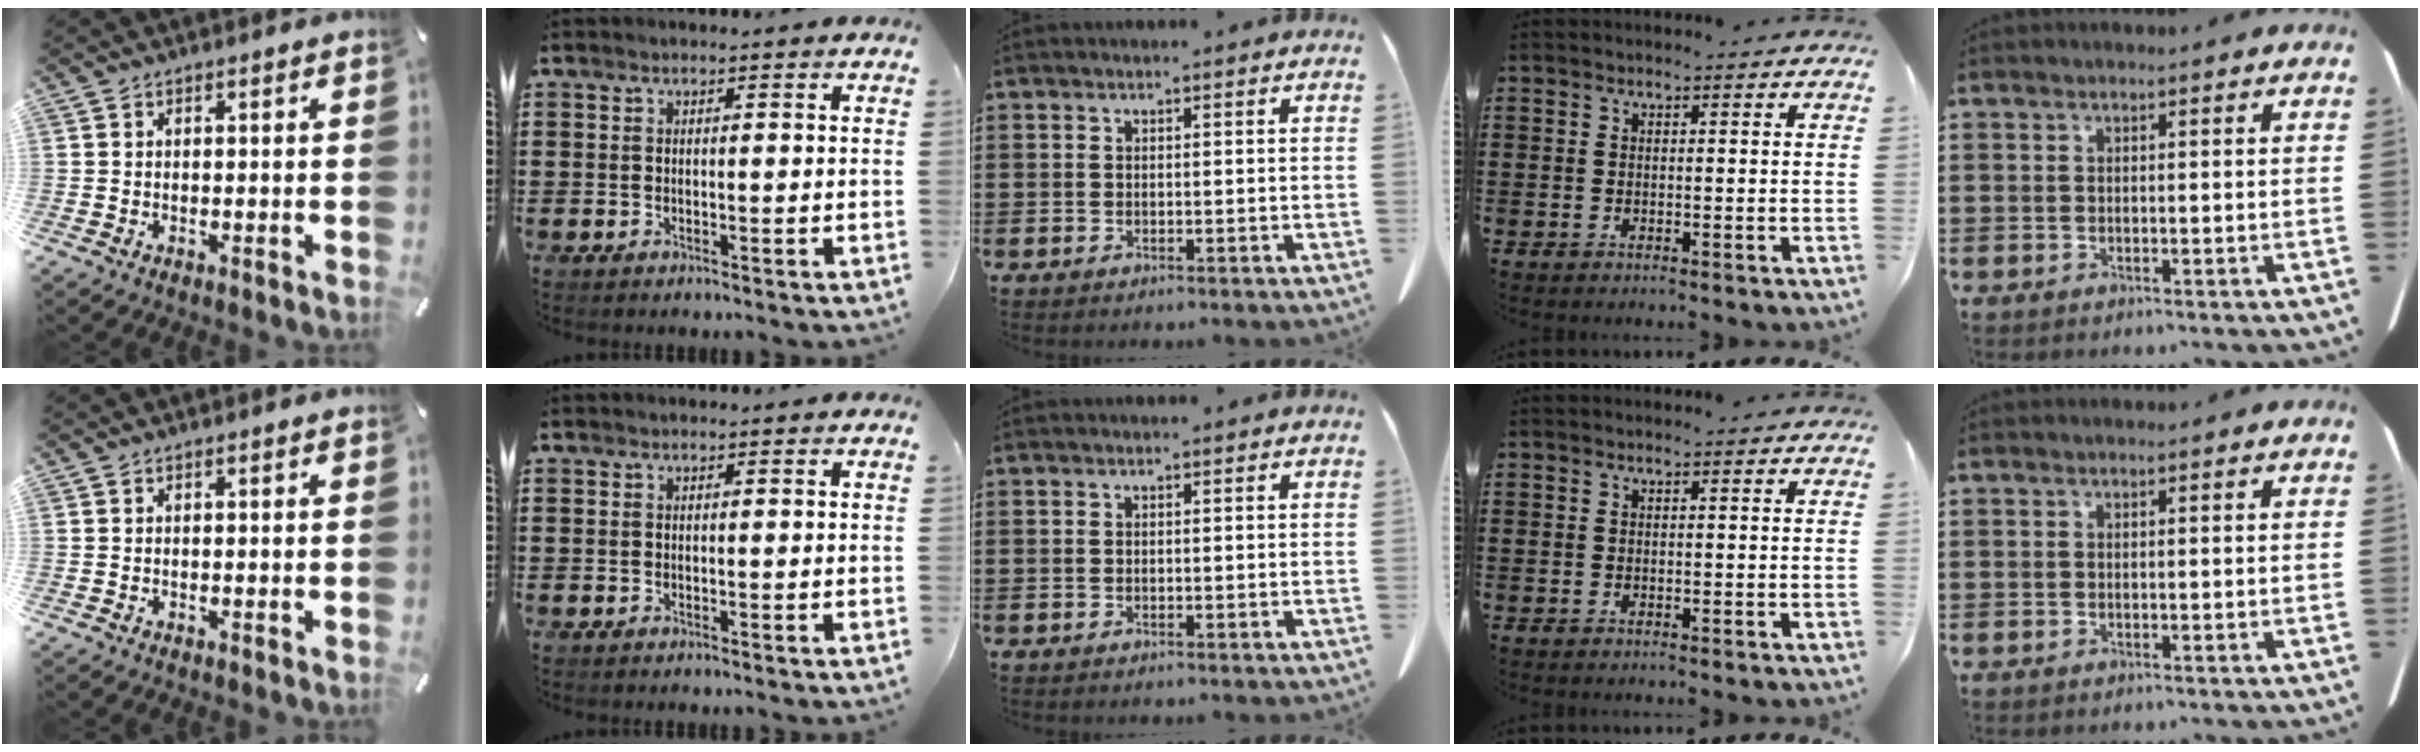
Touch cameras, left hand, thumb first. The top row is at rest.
{}